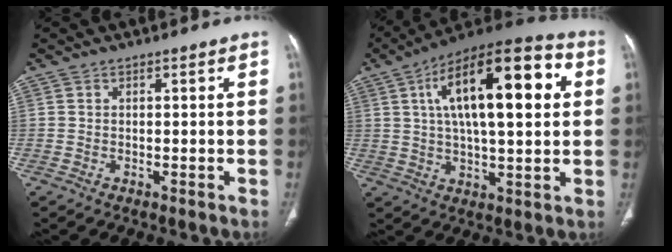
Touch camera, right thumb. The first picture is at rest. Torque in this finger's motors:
{"motor_torque": [0.83, 4.18, 1.77, -0.42, 0.66]}